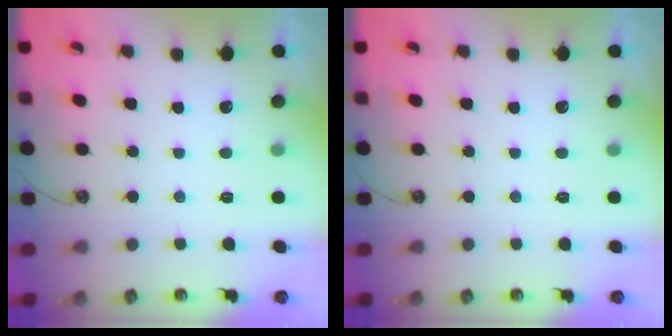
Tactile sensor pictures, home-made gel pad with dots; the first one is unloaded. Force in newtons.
{"total": 0.0}